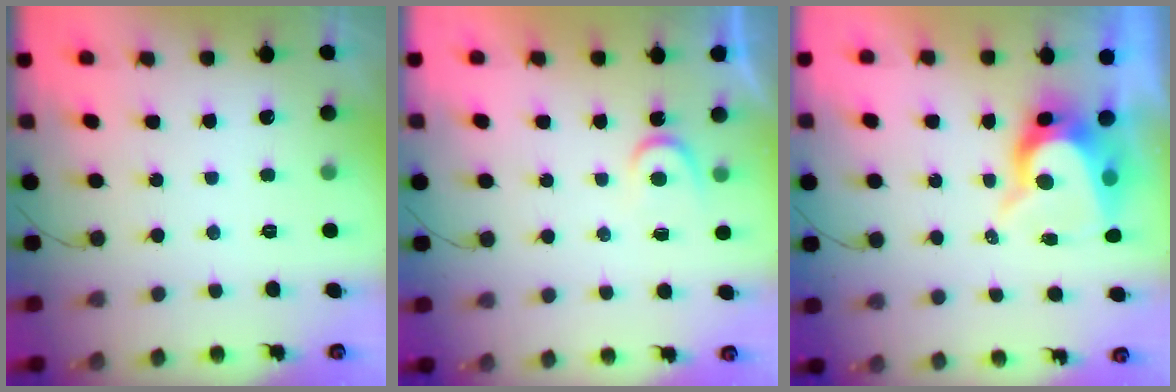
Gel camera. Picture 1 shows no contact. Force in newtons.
{"total": 3.1, "press": 3.1, "slide": 0.4}
{"total": 10.4, "press": 10.3, "slide": 1.0}